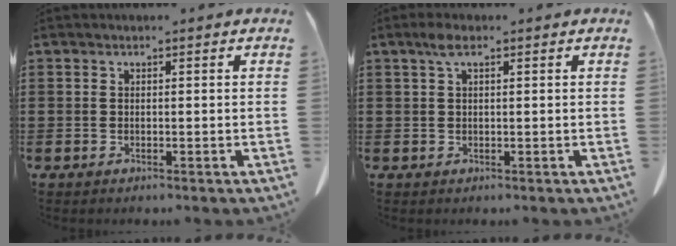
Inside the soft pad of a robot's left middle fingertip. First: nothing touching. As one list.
[{"total": 2.3, "force": [0.9, 0.9, 2.0], "torque": [-0.043, 0.006, 0.015]}]